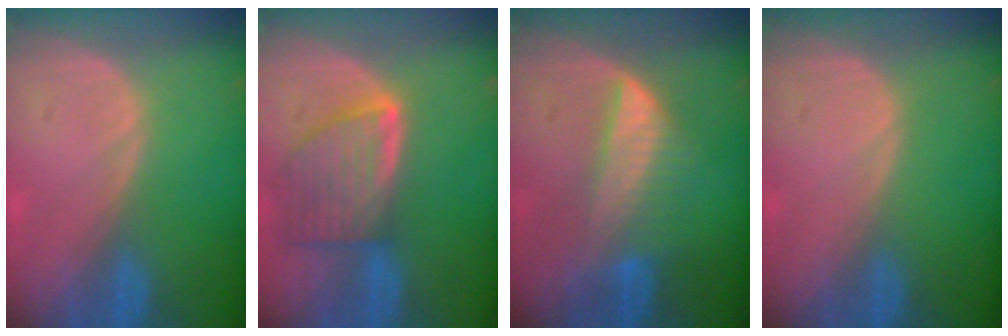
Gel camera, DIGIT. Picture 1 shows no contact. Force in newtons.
{"total": 8.1, "press": 7.2, "slide": 3.6}
{"total": 6.3, "press": 6.2, "slide": 1.0}
{"total": 0.0}